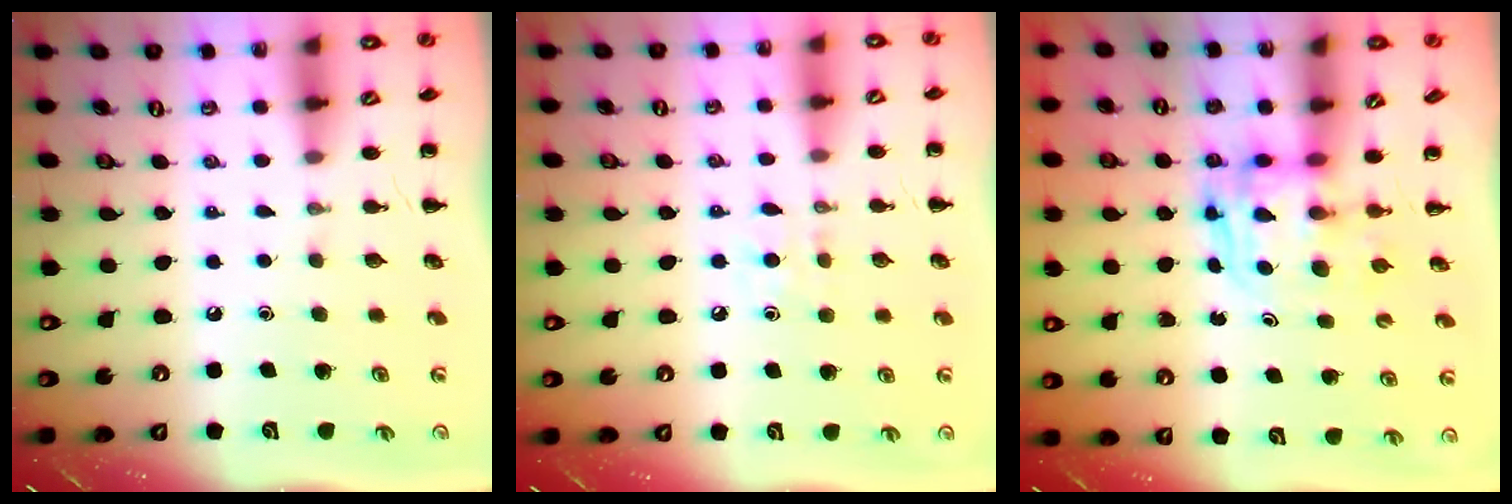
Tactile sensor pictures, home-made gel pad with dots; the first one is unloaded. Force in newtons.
{"total": 6.1, "press": 5.8, "slide": 1.9}
{"total": 2.7, "press": 2.7, "slide": 0.2}